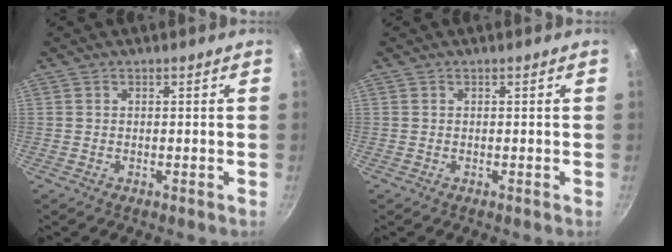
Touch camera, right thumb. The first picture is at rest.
{"total": 0.0}